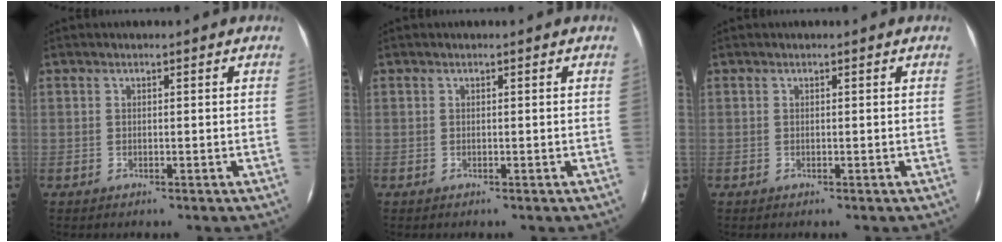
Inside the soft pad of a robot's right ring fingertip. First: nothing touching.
{"total": 0.0}
{"total": 0.0}